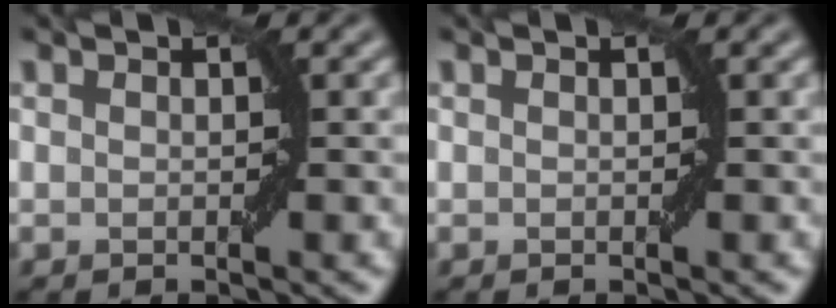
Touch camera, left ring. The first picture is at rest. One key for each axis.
{"total": 0.0}